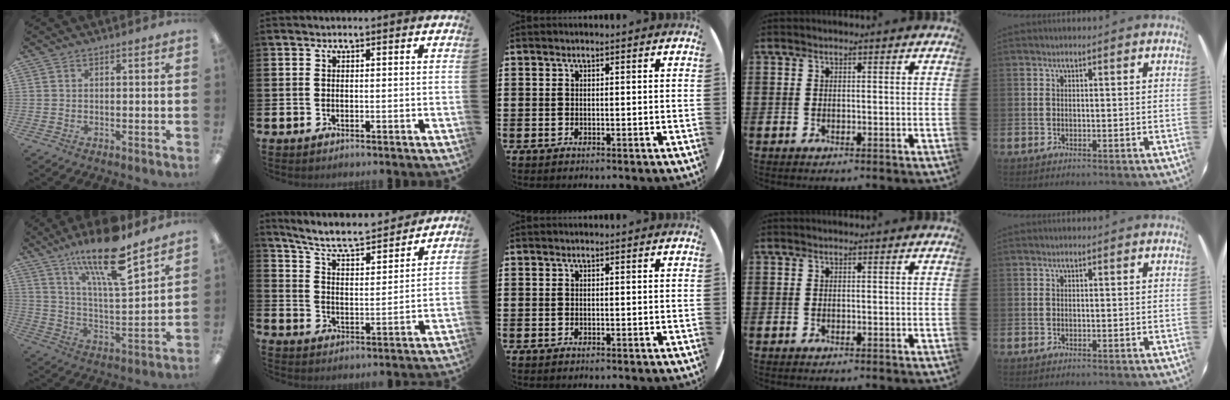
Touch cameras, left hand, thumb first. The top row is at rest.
{"thumb": {"total": 18.3, "force": [13.2, 4.3, 11.9], "torque": [-0.212, -0.074, 0.217]}, "index": {"total": 7.2, "force": [6.6, 1.3, 2.5], "torque": [-0.074, -0.052, 0.110]}}